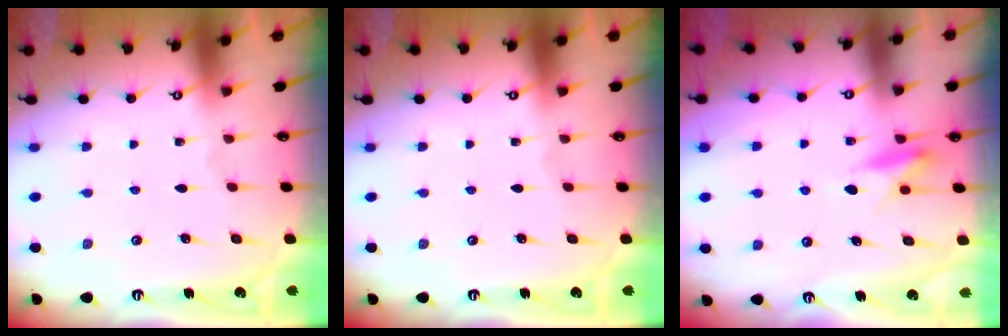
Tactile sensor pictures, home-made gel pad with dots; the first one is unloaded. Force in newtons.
{"total": 0.0}
{"total": 8.0, "press": 7.9, "slide": 0.9}